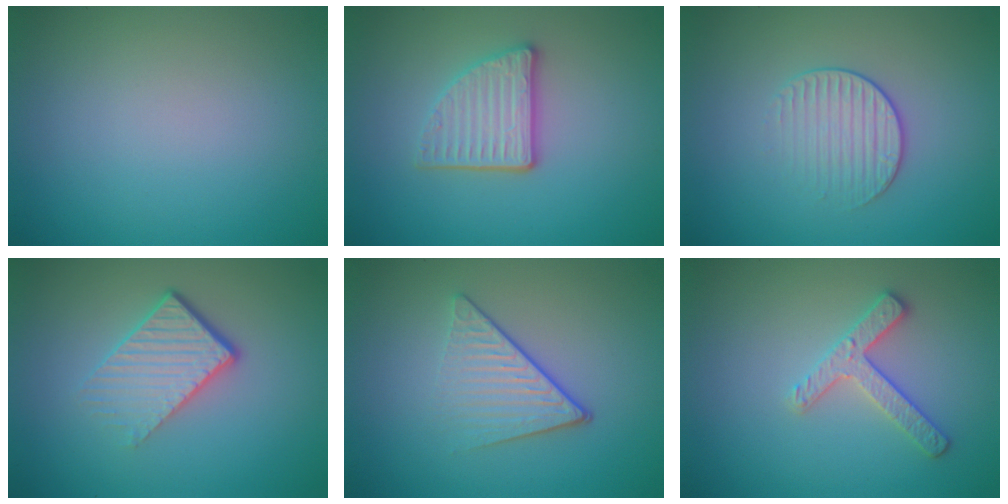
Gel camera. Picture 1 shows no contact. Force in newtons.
{"total": 3.6, "press": 3.1, "slide": 1.8}
{"total": 2.0, "press": 1.4, "slide": 1.4}
{"total": 4.7, "press": 2.9, "slide": 3.7}
{"total": 4.3, "press": 2.8, "slide": 3.2}
{"total": 2.5, "press": 2.4, "slide": 0.8}